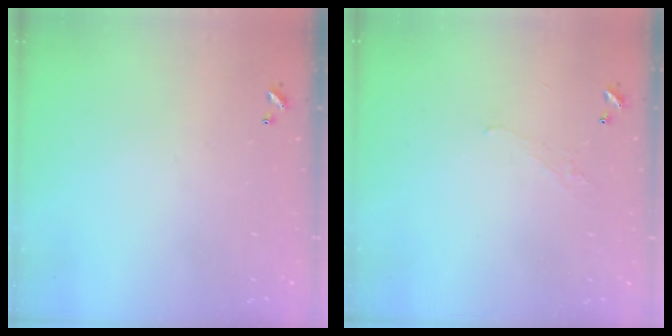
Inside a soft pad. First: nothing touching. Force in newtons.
{"total": 0.5, "press": 0.1, "slide": 0.5}